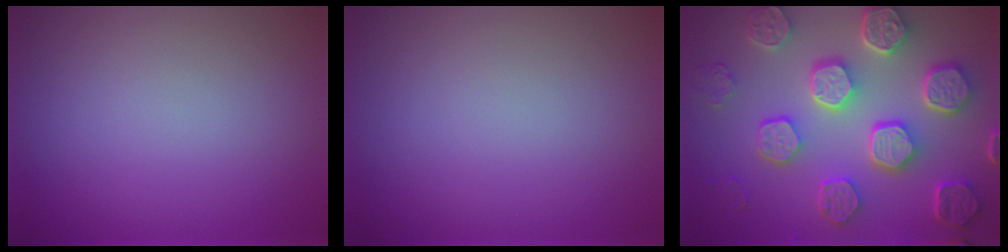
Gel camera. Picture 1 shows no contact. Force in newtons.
{"total": 0.0}
{"total": 8.3, "press": 6.5, "slide": 5.2}